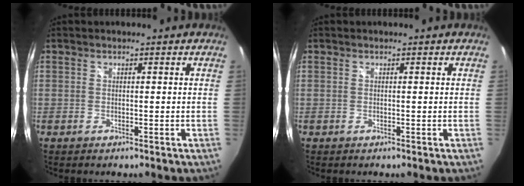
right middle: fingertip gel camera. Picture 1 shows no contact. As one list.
[{"total": 0.0}]